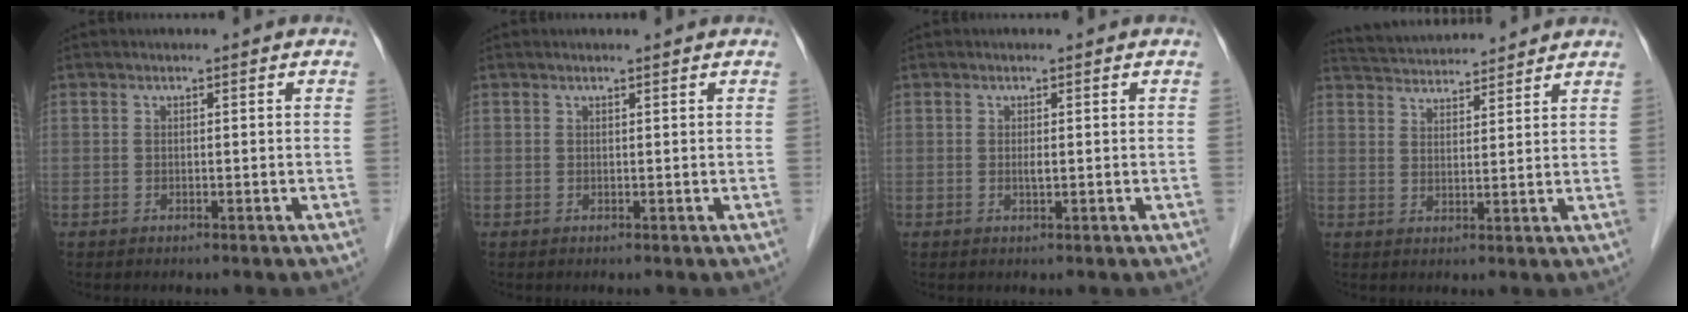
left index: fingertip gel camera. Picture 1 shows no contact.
{"total": 0.9, "force": [0.8, -0.1, 0.3], "torque": [-0.012, 0.002, 0.016]}
{"total": 0.8, "force": [0.1, 0.1, 0.8], "torque": [-0.018, -0.003, 0.001]}
{"total": 10.1, "force": [9.8, 1.1, 2.2], "torque": [-0.045, 0.030, 0.151]}